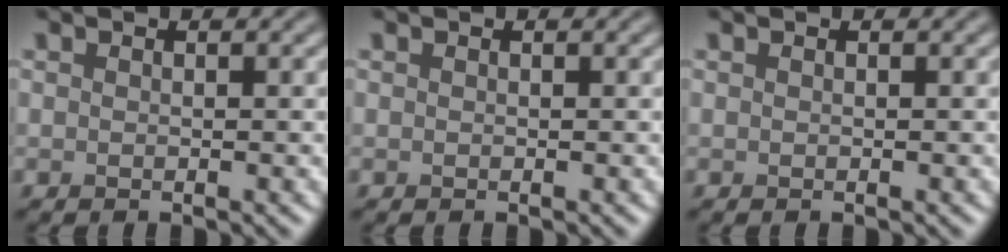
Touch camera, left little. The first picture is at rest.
{"total": 0.0}
{"total": 0.0}